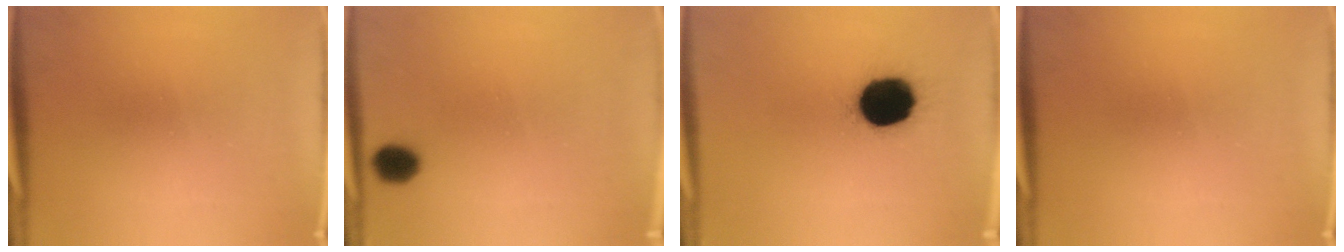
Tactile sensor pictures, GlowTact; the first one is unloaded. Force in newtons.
{"total": 2.3}
{"total": 16.0}
{"total": 0.0}